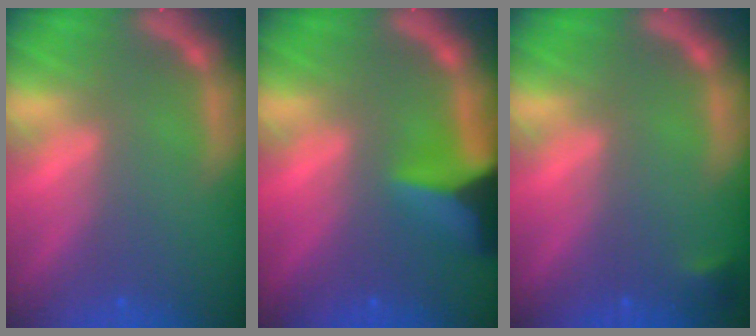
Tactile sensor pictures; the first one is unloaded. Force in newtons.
{"total": 7.0}
{"total": 0.9}